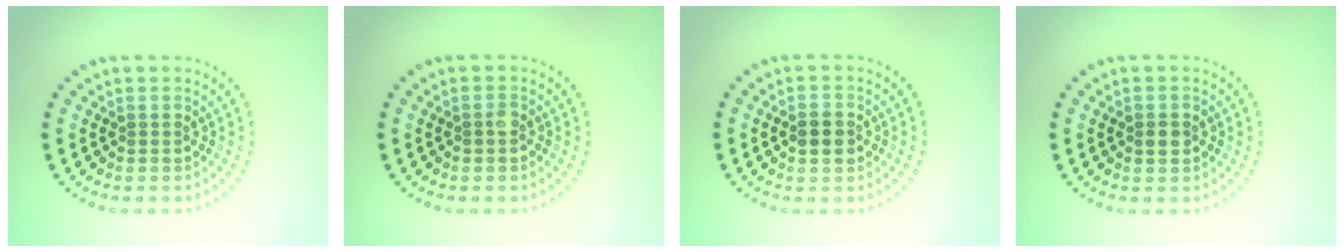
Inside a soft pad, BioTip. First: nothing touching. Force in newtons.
{"total": 0.8, "press": 0.7, "slide": 0.3}
{"total": 2.4, "press": 2.4, "slide": 0.2}
{"total": 1.2, "press": 1.2, "slide": 0.2}